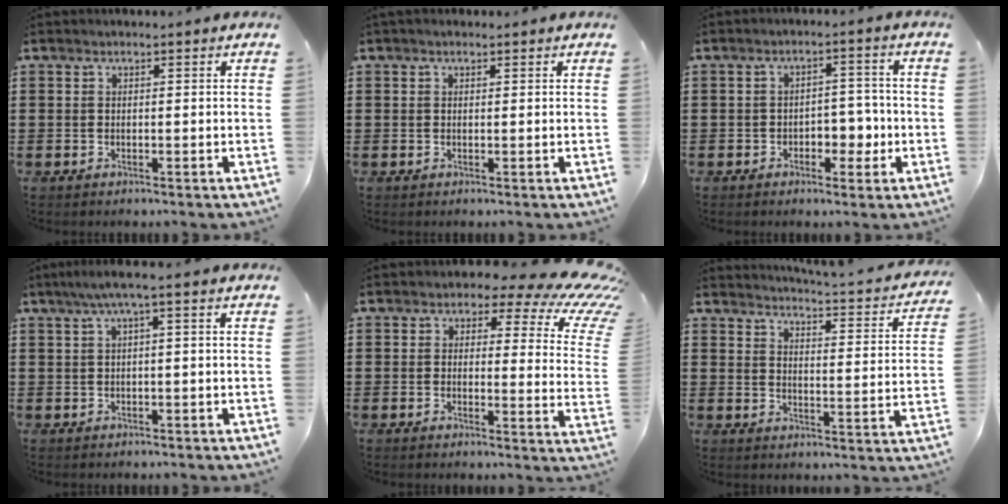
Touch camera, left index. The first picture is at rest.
{"total": 0.6, "force": [0.2, 0.5, 0.3], "torque": [-0.006, 0.005, 0.003]}
{"total": 4.5, "force": [-1.8, 3.0, 2.9], "torque": [-0.040, 0.001, -0.040]}
{"total": 2.5, "force": [0.2, -0.1, 2.5], "torque": [-0.046, 0.000, 0.000]}
{"total": 5.3, "force": [3.6, 2.8, 2.7], "torque": [-0.049, -0.020, 0.055]}
{"total": 2.9, "force": [2.8, -0.5, 0.8], "torque": [-0.027, -0.035, 0.037]}